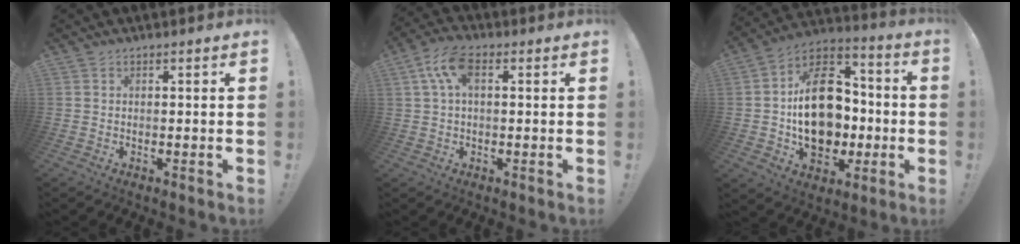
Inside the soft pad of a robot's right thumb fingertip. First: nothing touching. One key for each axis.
{"total": 8.1, "fx": 2.5, "fy": 4.0, "fz": 6.6, "tx": -0.123, "ty": 0.008, "tz": 0.048}
{"total": 22.7, "fx": -1.8, "fy": 16.2, "fz": 15.8, "tx": -0.253, "ty": 0.023, "tz": -0.013}